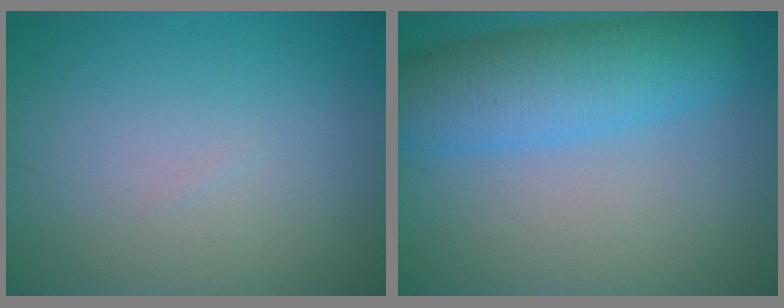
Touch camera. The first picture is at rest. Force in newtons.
{"total": 7.8, "press": 7.8, "slide": 0.5}